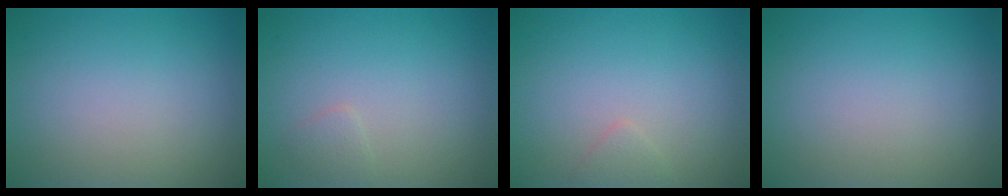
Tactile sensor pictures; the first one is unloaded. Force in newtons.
{"total": 0.9, "press": 0.9, "slide": 0.1}
{"total": 0.8, "press": 0.8, "slide": 0.0}
{"total": 0.0}